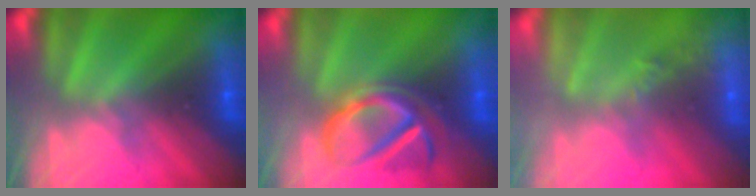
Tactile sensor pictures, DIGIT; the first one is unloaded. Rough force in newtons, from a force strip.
{"total": 3.6}
{"total": 2.2}